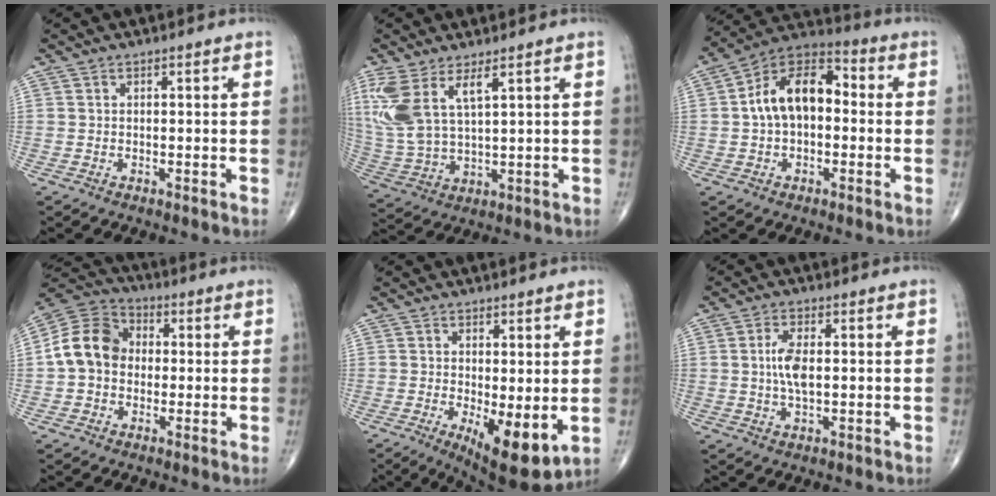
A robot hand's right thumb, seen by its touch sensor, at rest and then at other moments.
{"total": 11.6, "force": [5.4, 4.3, 9.4], "torque": [-0.224, -0.019, 0.122]}
{"total": 13.5, "force": [0.4, 8.4, 10.6], "torque": [-0.165, 0.041, -0.009]}
{"total": 11.2, "force": [0.0, 9.0, 6.6], "torque": [-0.109, 0.032, -0.014]}
{"total": 9.6, "force": [-1.7, 3.4, 8.8], "torque": [-0.130, -0.027, -0.018]}
{"total": 5.1, "force": [0.3, 2.2, 4.7], "torque": [-0.100, 0.001, 0.003]}